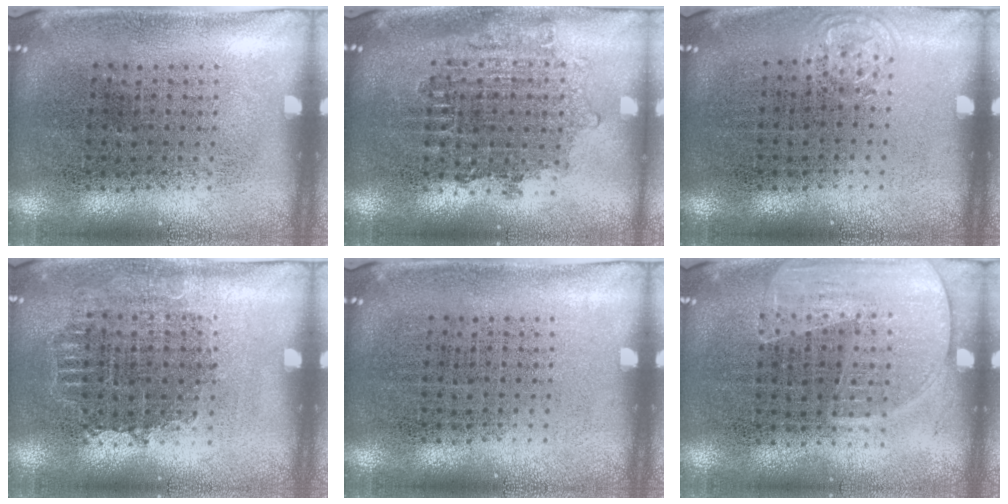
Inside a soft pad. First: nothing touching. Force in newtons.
{"total": 1.6, "press": 1.3, "slide": 0.8}
{"total": 0.6, "press": 0.6, "slide": 0.1}
{"total": 0.9, "press": 0.8, "slide": 0.2}
{"total": 0.0}
{"total": 1.6, "press": 1.4, "slide": 0.8}